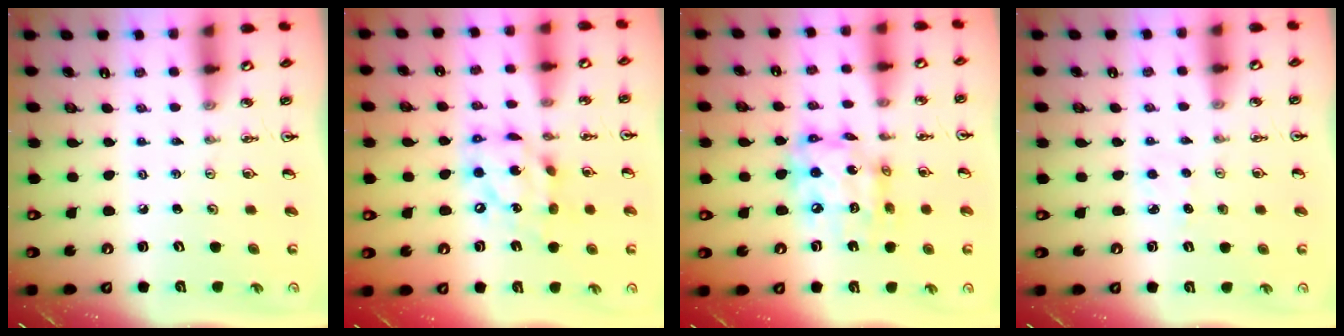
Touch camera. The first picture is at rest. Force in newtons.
{"total": 14.3, "press": 14.2, "slide": 1.3}
{"total": 13.6, "press": 13.5, "slide": 1.7}
{"total": 3.4, "press": 3.4, "slide": 0.5}